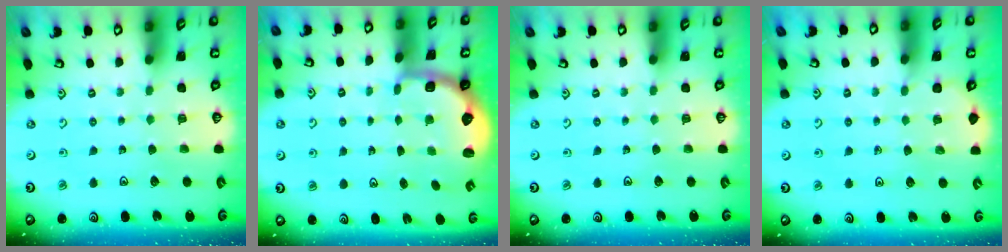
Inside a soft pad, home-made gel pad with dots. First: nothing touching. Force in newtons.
{"total": 2.6, "press": 2.0, "slide": 1.7}
{"total": 0.0}
{"total": 1.4, "press": 1.4, "slide": 0.1}